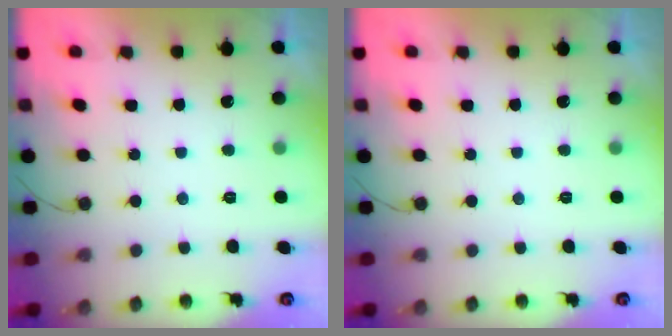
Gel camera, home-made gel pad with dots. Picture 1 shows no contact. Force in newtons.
{"total": 0.0}